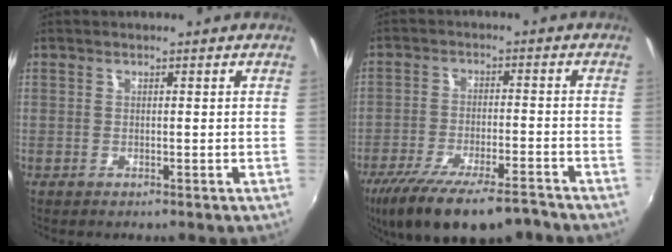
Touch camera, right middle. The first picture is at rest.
{"total": 16.2, "force": [-12.5, 3.9, 9.6], "torque": [-0.194, -0.036, -0.206]}